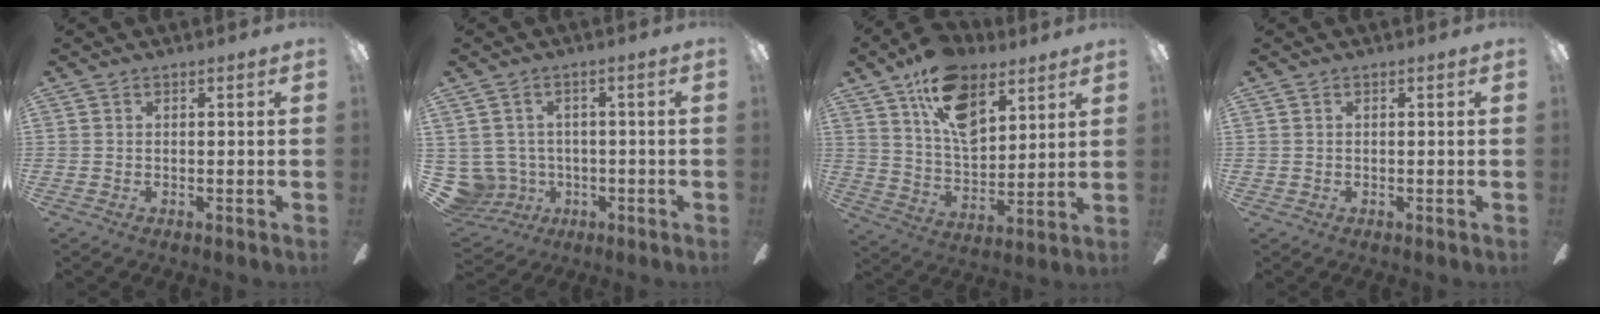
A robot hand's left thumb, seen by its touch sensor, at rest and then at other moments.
{"total": 6.9, "force": [-0.4, 6.7, 1.5], "torque": [-0.087, -0.004, -0.004]}
{"total": 17.2, "force": [9.7, 9.8, 10.4], "torque": [-0.171, -0.031, 0.175]}
{"total": 0.5, "force": [0.0, 0.5, 0.1], "torque": [-0.001, 0.004, -0.002]}